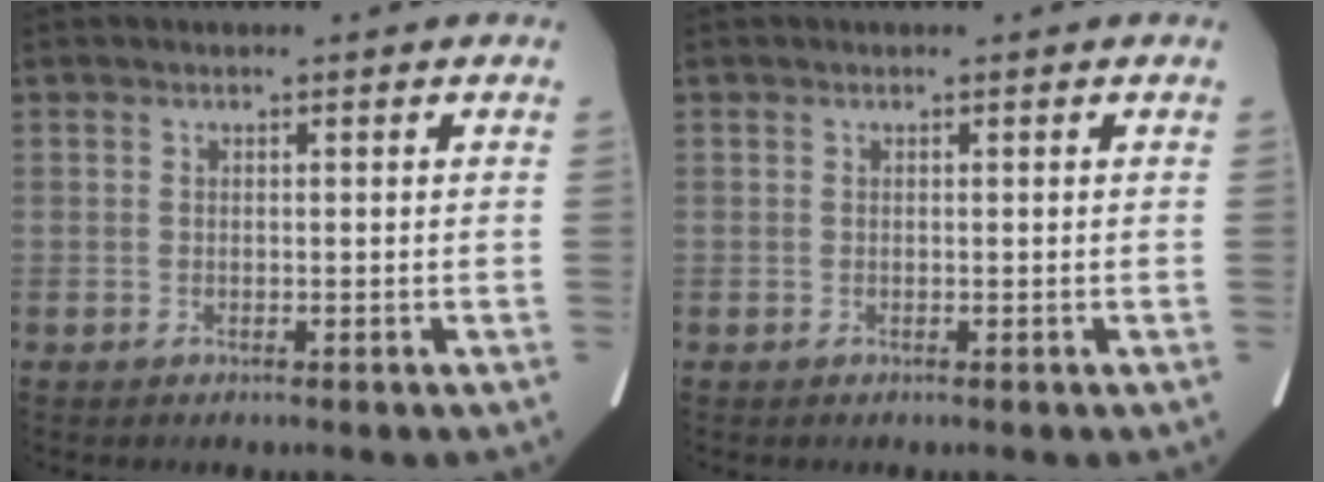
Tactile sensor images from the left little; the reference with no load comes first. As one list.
[{"total": 0.0}]